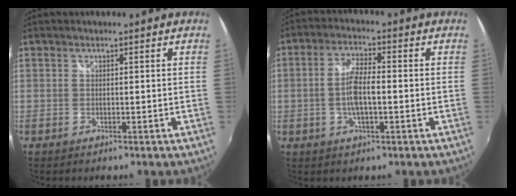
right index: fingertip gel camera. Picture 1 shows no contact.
{"total": 6.5, "force": [-1.0, 1.8, 6.2], "torque": [-0.121, 0.004, -0.019]}